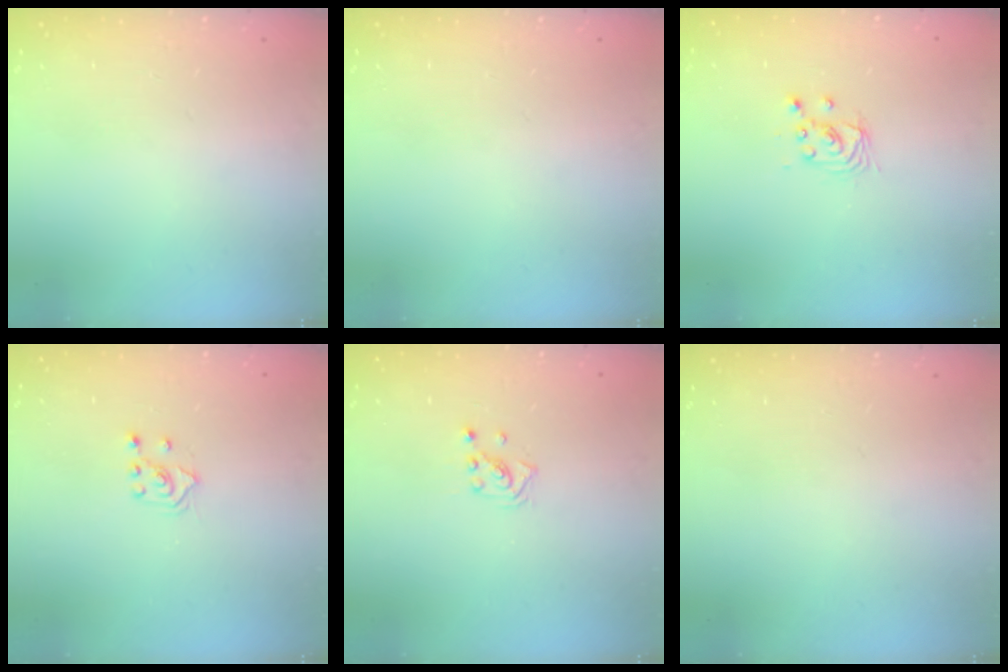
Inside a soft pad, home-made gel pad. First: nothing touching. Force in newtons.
{"total": 0.0}
{"total": 2.9, "press": 2.9, "slide": 0.2}
{"total": 3.2, "press": 3.1, "slide": 0.9}
{"total": 1.4, "press": 1.4, "slide": 0.1}
{"total": 0.0}